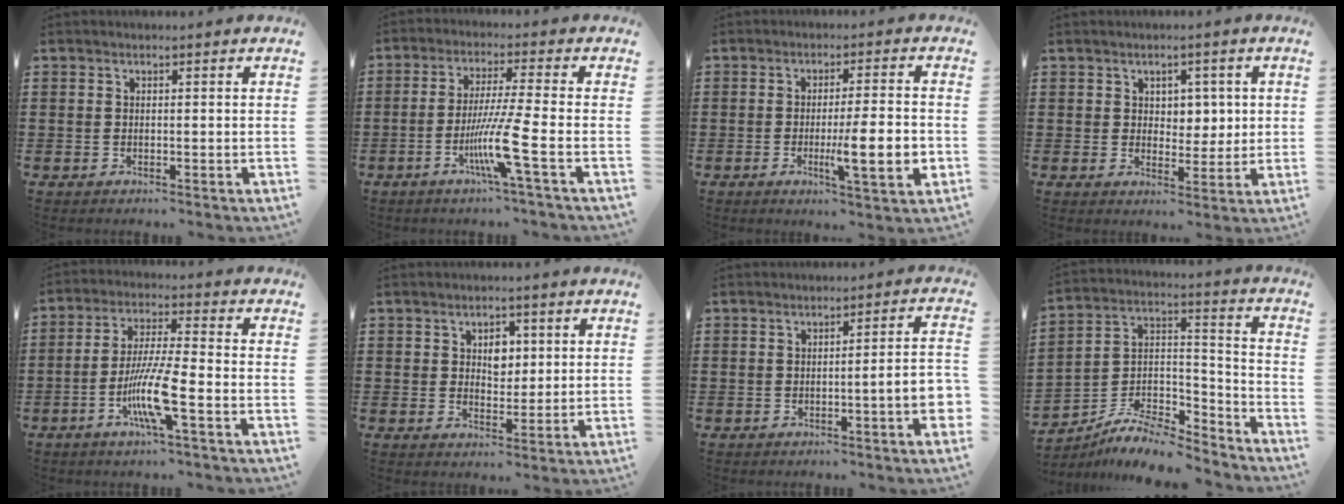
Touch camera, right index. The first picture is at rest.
{"total": 8.9, "force": [-3.5, -0.7, 8.1], "torque": [-0.163, -0.022, -0.069]}
{"total": 9.5, "force": [-2.0, 1.6, 9.1], "torque": [-0.130, -0.009, -0.032]}
{"total": 3.3, "force": [1.5, 2.5, 1.5], "torque": [-0.023, 0.006, 0.021]}
{"total": 9.5, "force": [-3.7, 1.0, 8.7], "torque": [-0.182, -0.016, -0.073]}
{"total": 3.7, "force": [1.2, 2.6, 2.3], "torque": [-0.037, 0.007, 0.016]}
{"total": 4.9, "force": [-1.6, 0.1, 4.6], "torque": [-0.074, -0.008, -0.025]}
{"total": 8.2, "force": [-7.1, 2.8, 3.1], "torque": [-0.061, 0.017, -0.139]}